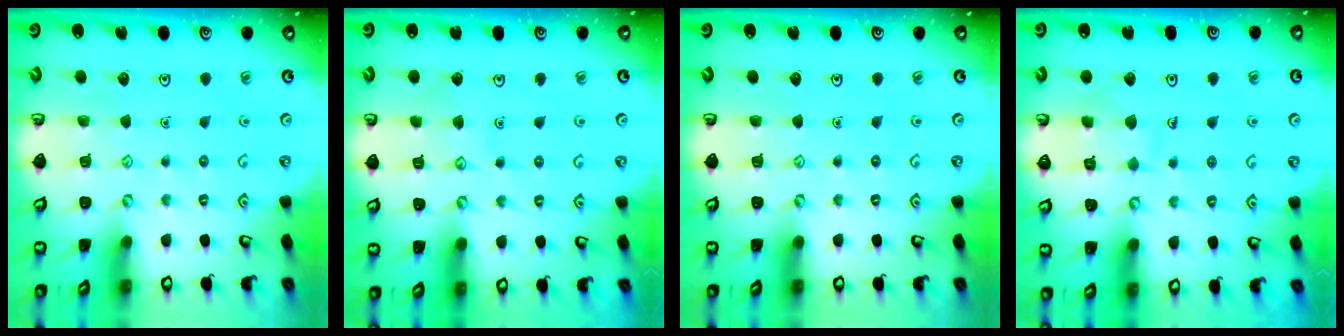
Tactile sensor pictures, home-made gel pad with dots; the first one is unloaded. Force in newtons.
{"total": 5.1, "press": 5.1, "slide": 0.6}
{"total": 0.0}
{"total": 7.0, "press": 7.0, "slide": 0.7}